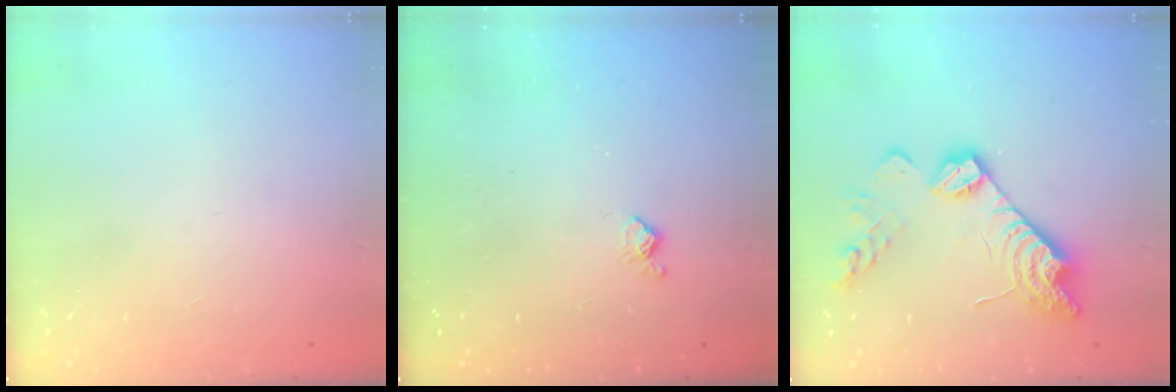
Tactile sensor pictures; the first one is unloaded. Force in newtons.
{"total": 3.9, "press": 3.8, "slide": 0.5}
{"total": 17.4, "press": 17.4, "slide": 1.1}